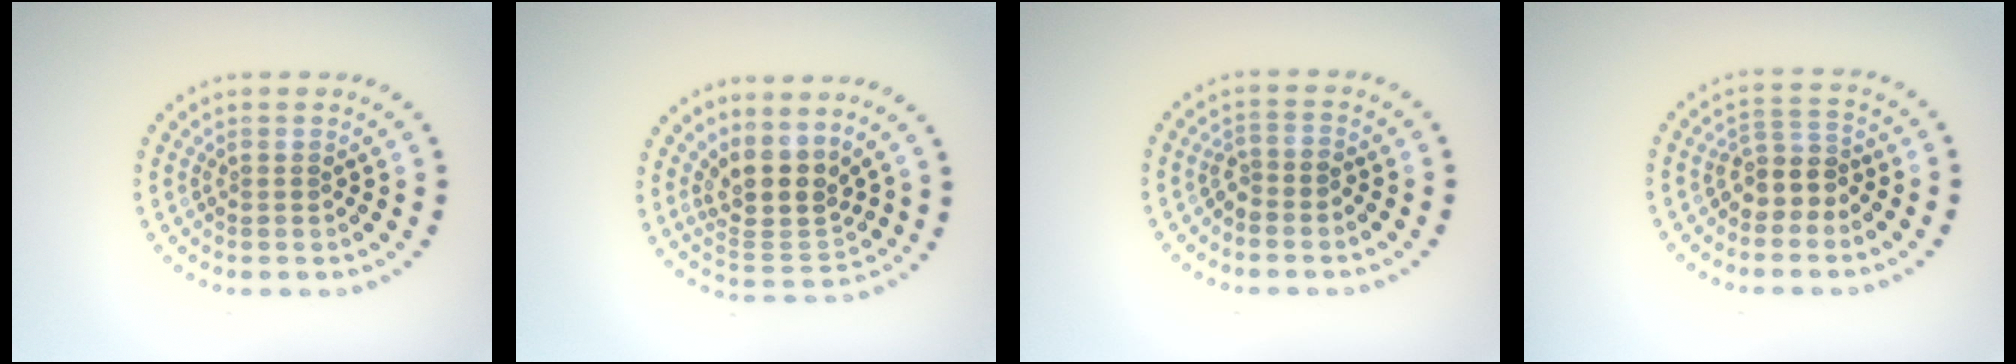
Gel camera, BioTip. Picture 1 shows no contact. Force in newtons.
{"total": 4.1, "press": 3.3, "slide": 2.5}
{"total": 1.4, "press": 1.1, "slide": 0.9}
{"total": 2.8, "press": 2.3, "slide": 1.6}